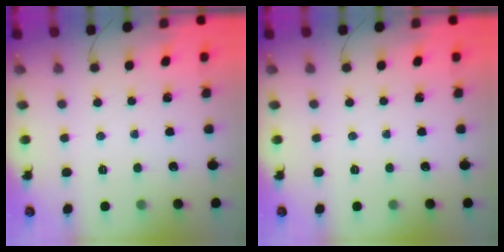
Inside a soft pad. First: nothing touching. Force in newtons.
{"total": 0.0}